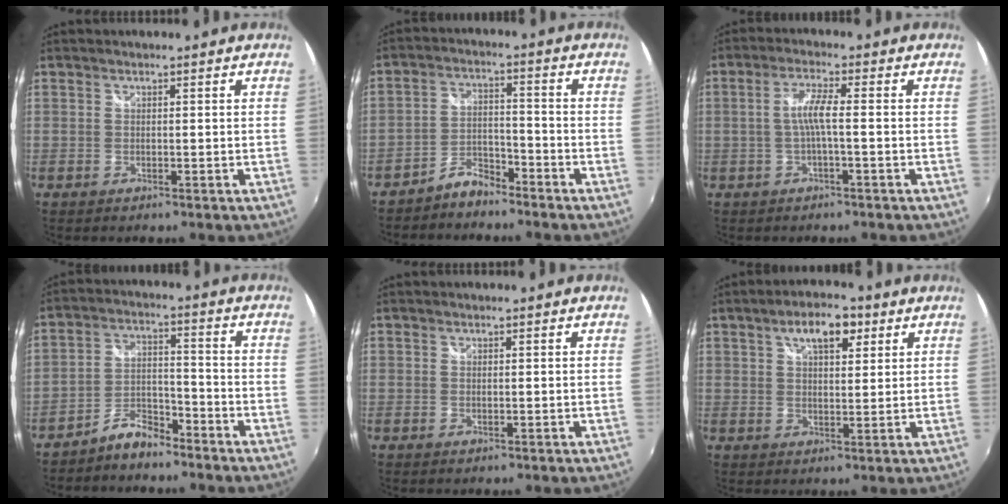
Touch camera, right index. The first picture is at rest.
{"total": 5.1, "force": [-4.6, 1.9, 1.3], "torque": [-0.034, 0.016, -0.081]}
{"total": 4.0, "force": [-0.8, -0.1, 3.9], "torque": [-0.082, 0.004, -0.014]}
{"total": 6.0, "force": [-5.2, 2.2, 2.0], "torque": [-0.050, 0.019, -0.094]}
{"total": 0.0}
{"total": 7.4, "force": [3.7, 3.3, 5.4], "torque": [-0.088, 0.019, 0.061]}